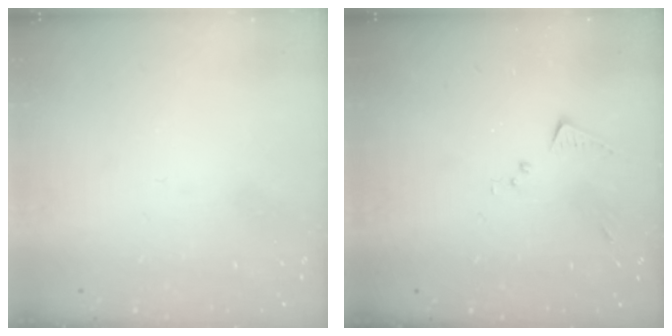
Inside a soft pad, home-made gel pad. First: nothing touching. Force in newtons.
{"total": 6.6, "press": 6.6, "slide": 0.1}